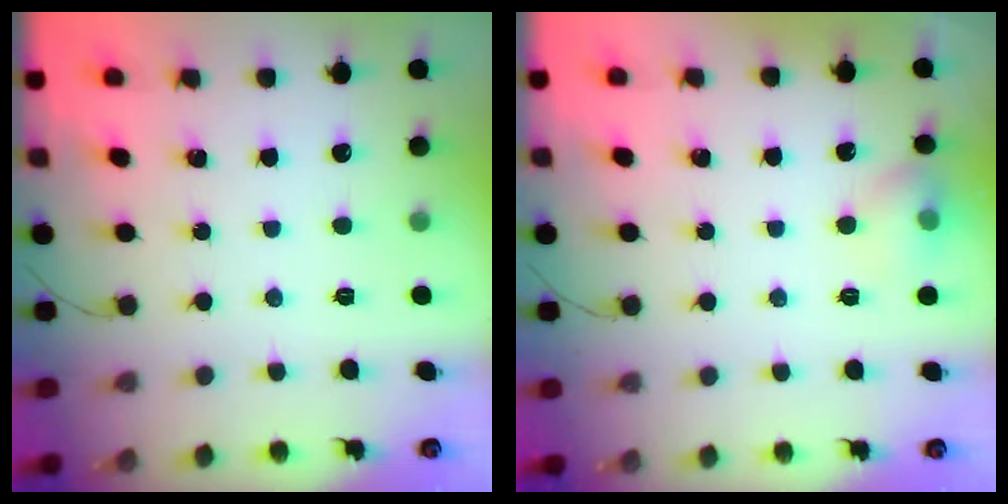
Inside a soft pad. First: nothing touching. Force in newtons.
{"total": 6.6, "press": 6.4, "slide": 1.9}